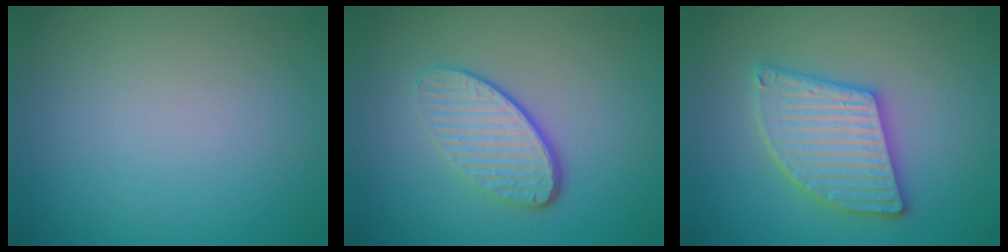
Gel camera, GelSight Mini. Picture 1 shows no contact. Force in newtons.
{"total": 4.1, "press": 3.0, "slide": 2.8}
{"total": 5.5, "press": 5.5, "slide": 0.7}